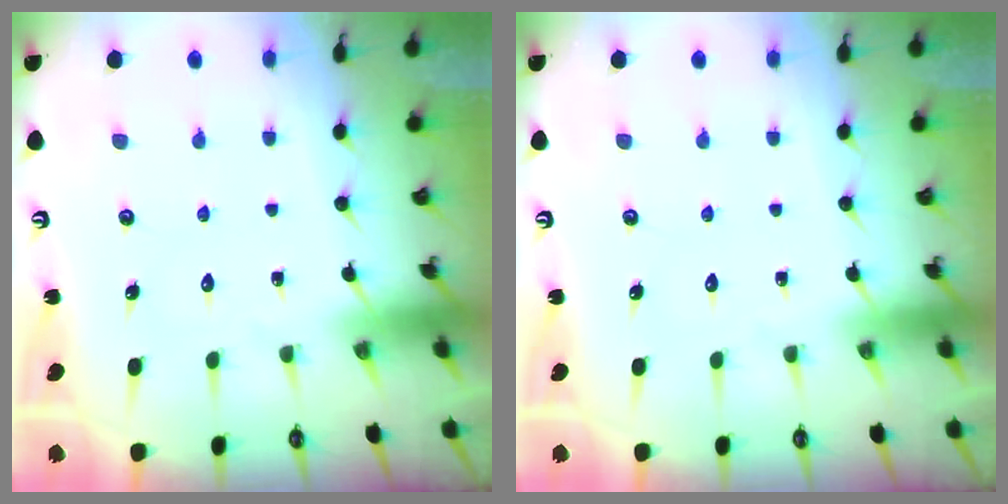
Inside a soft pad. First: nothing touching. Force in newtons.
{"total": 0.0}